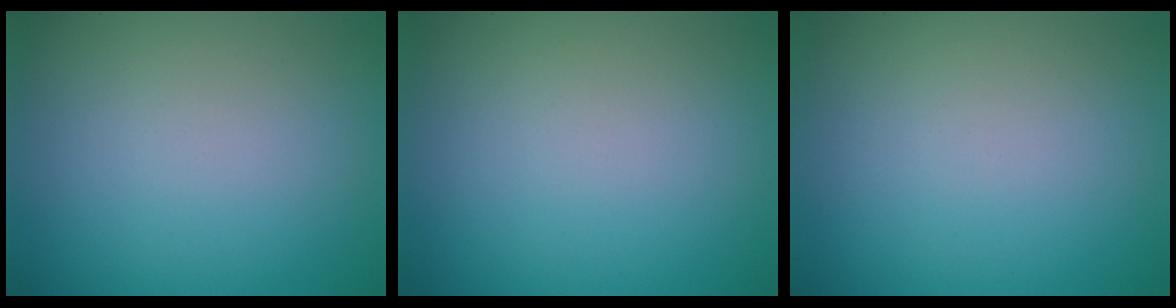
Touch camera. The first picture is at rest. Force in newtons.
{"total": 0.0}
{"total": 0.0}